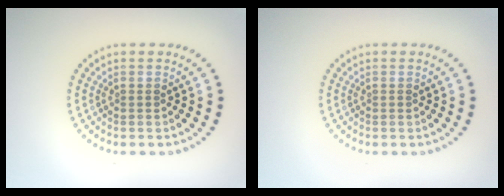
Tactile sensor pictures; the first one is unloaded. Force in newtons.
{"total": 0.0}